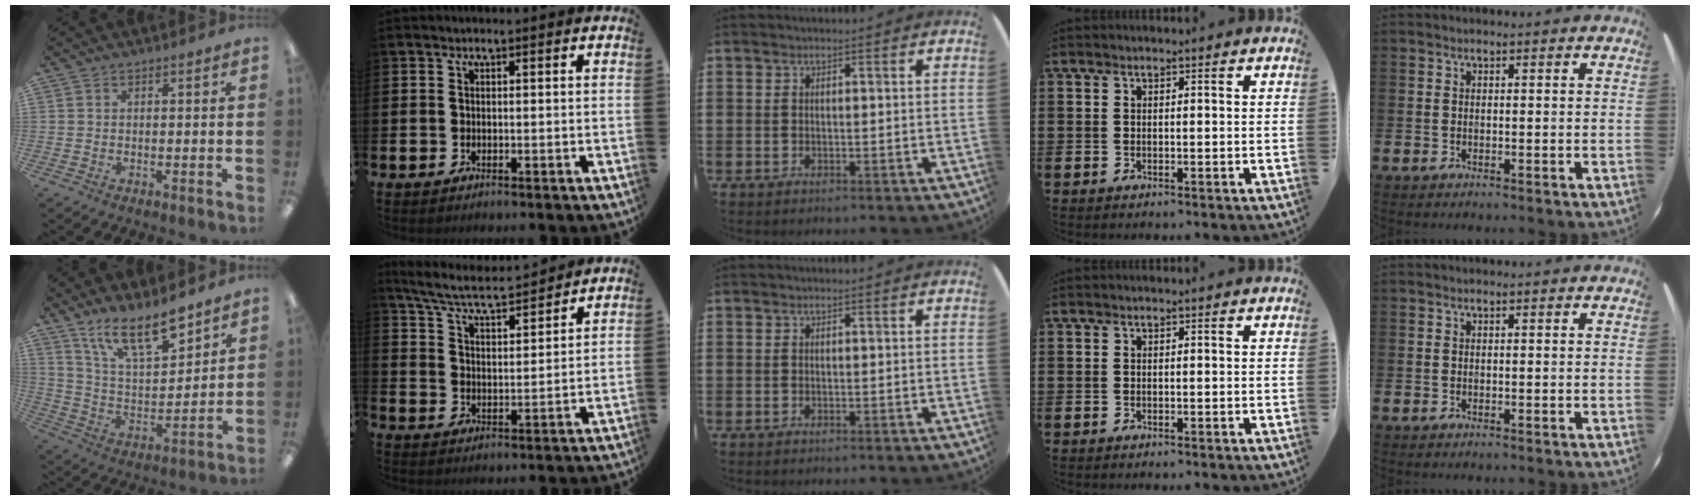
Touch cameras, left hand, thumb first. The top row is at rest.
{"thumb": {"total": 15.1, "force": [11.6, 4.9, 8.4], "torque": [-0.143, -0.065, 0.202]}, "index": {"total": 6.3, "force": [5.8, 0.8, 2.2], "torque": [-0.069, -0.039, 0.098]}}